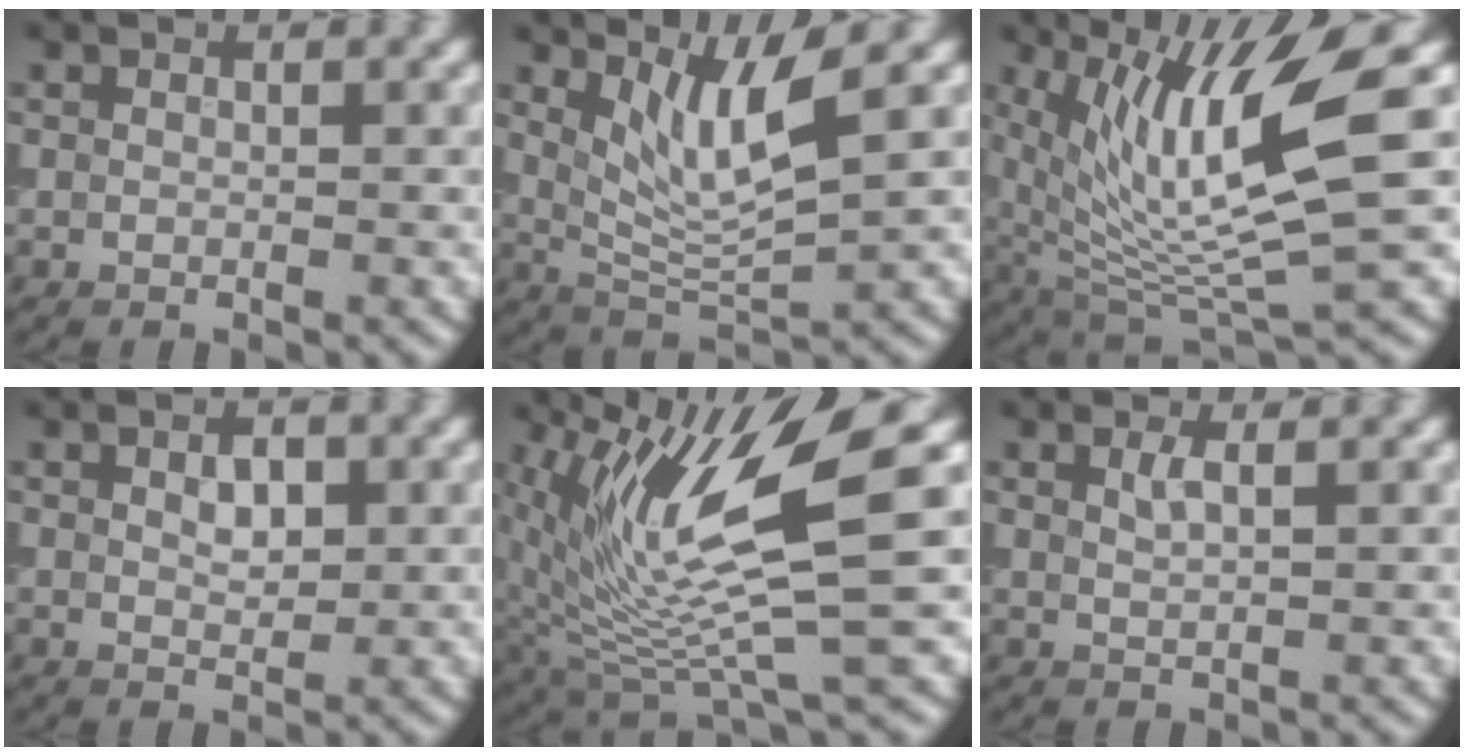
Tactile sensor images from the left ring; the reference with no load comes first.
{"total": 5.0, "force": [2.2, 0.9, 4.4], "torque": [-0.094, -0.011, 0.049]}
{"total": 11.4, "force": [3.4, 2.6, 10.6], "torque": [-0.194, -0.003, 0.069]}
{"total": 2.0, "force": [0.6, 1.1, 1.6], "torque": [-0.027, 0.001, 0.011]}
{"total": 11.6, "force": [3.0, 2.9, 10.9], "torque": [-0.209, -0.008, 0.062]}
{"total": 1.4, "force": [0.8, 0.4, 1.1], "torque": [-0.022, 0.002, 0.014]}